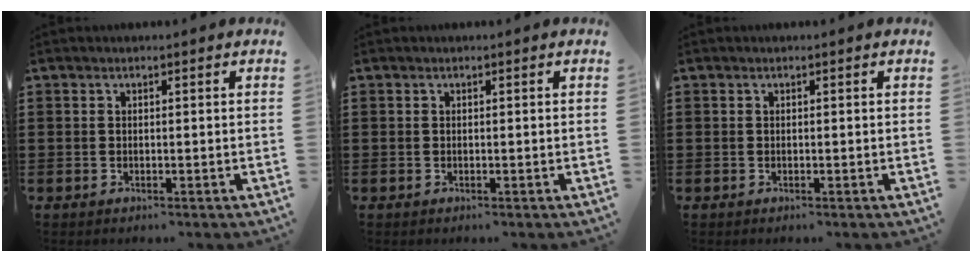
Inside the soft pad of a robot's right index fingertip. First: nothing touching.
{"total": 0.0}
{"total": 0.0}